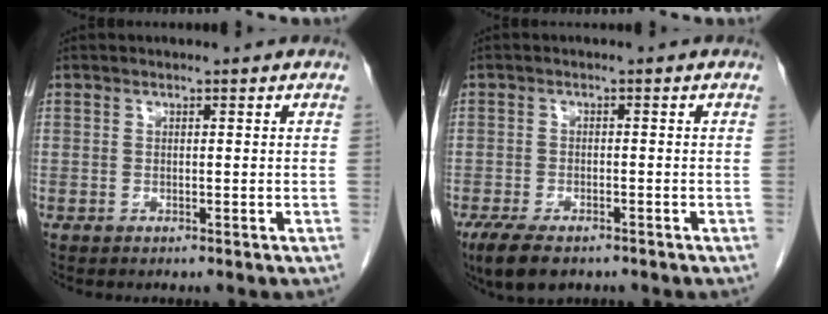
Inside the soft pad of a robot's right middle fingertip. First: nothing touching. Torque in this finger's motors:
{"motor_torque": [0.90, -0.49, 0.07, 0.06]}